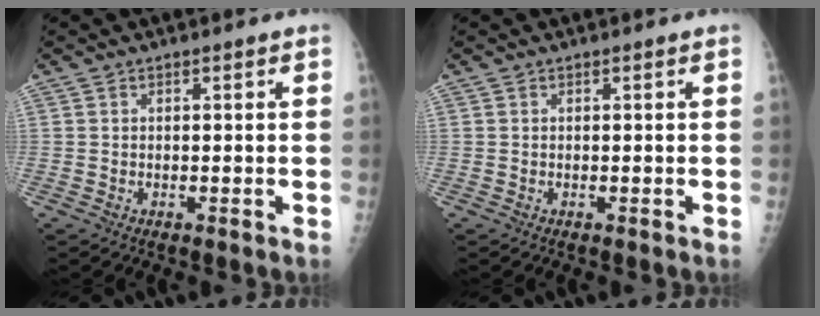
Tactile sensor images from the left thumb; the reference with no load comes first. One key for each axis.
{"total": 0.0}